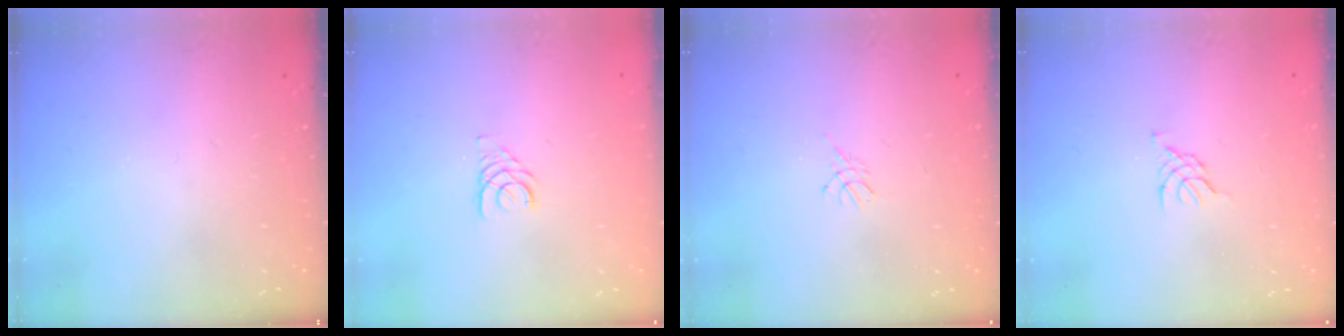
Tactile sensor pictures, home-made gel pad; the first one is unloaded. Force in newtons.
{"total": 2.7, "press": 2.7, "slide": 0.2}
{"total": 3.0, "press": 2.9, "slide": 0.6}
{"total": 0.8, "press": 0.7, "slide": 0.3}